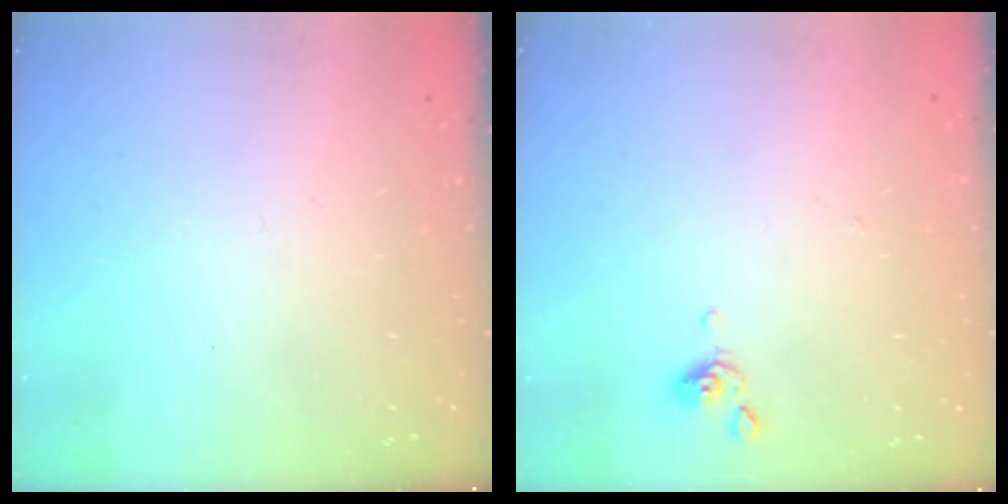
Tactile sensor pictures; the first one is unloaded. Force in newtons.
{"total": 0.5, "press": 0.1, "slide": 0.5}